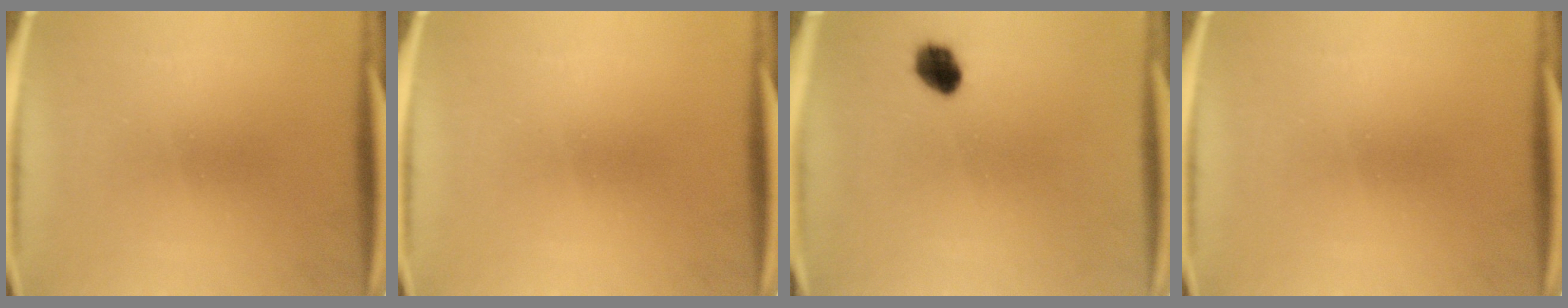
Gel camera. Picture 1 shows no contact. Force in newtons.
{"total": 0.0}
{"total": 4.9}
{"total": 0.0}